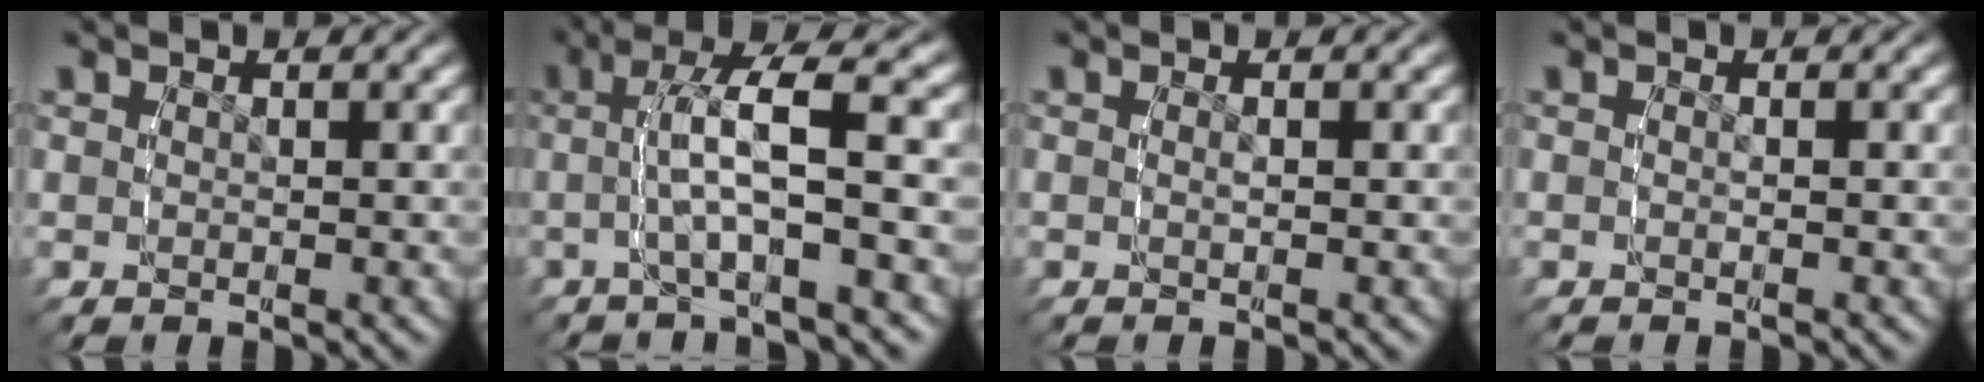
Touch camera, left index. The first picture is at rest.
{"total": 4.5, "force": [-0.6, 0.8, 4.4], "torque": [-0.086, 0.015, -0.019]}
{"total": 0.6, "force": [-0.4, 0.0, 0.4], "torque": [-0.010, -0.003, -0.010]}
{"total": 0.6, "force": [-0.6, 0.1, 0.2], "torque": [-0.007, -0.001, -0.013]}